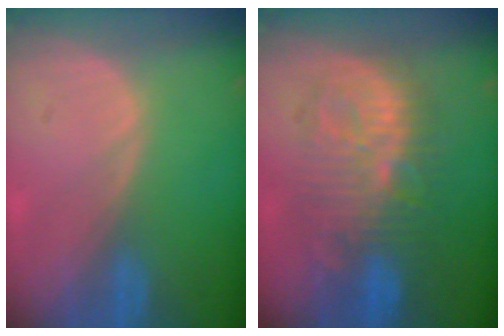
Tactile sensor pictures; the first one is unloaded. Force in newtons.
{"total": 9.6, "press": 9.6, "slide": 0.2}